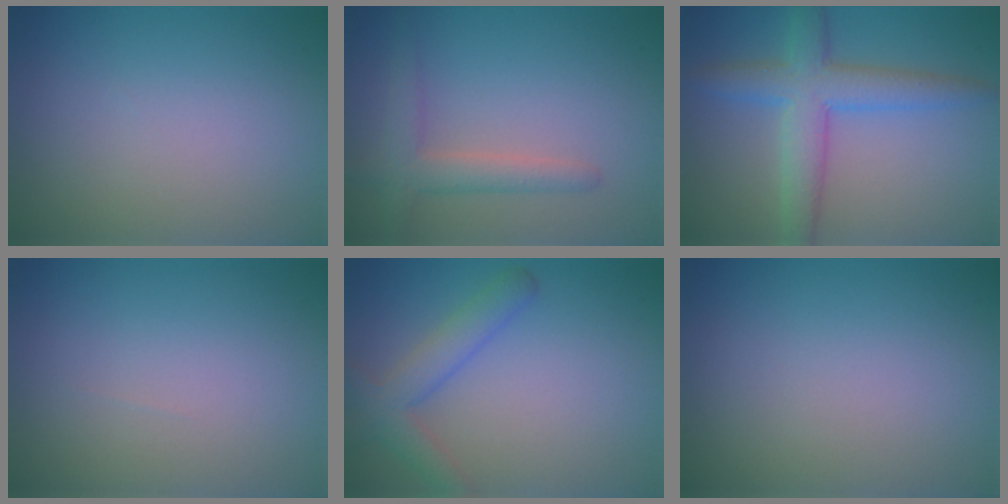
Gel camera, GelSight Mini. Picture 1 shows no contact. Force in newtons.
{"total": 2.9, "press": 2.9, "slide": 0.2}
{"total": 5.4, "press": 5.4, "slide": 0.1}
{"total": 0.0}
{"total": 3.5, "press": 3.5, "slide": 0.3}
{"total": 0.0}